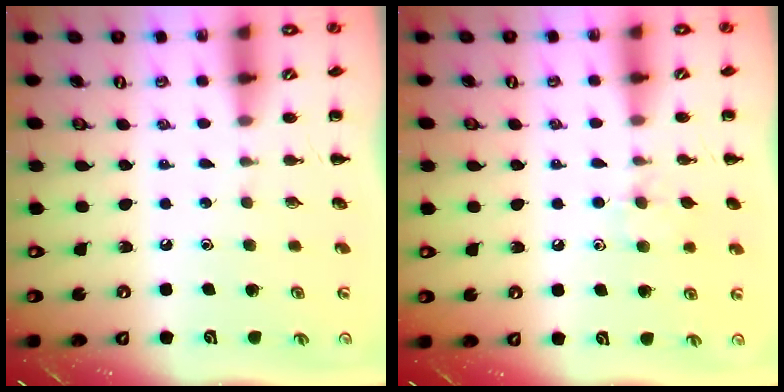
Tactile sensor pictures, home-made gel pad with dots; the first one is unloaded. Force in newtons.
{"total": 6.9, "press": 6.6, "slide": 2.0}